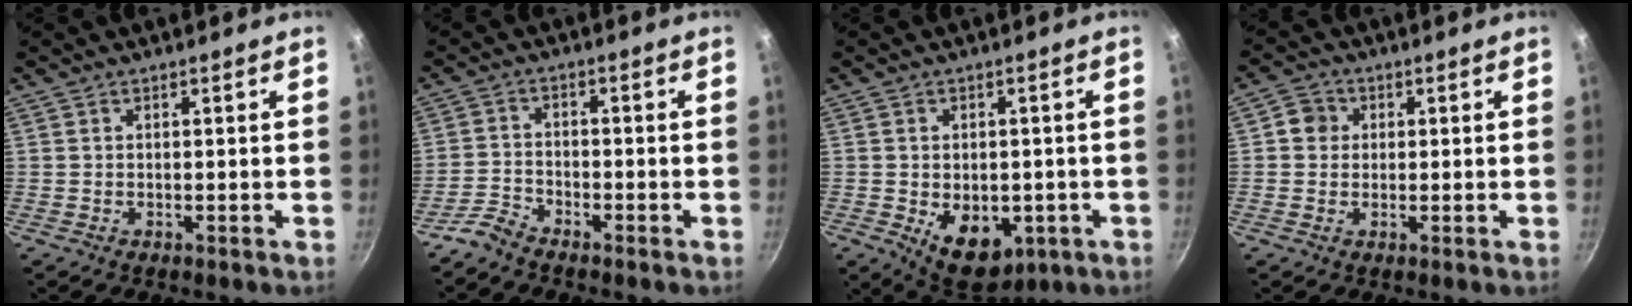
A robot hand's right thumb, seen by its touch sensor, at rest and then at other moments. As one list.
[{"total": 3.6, "force": [-3.3, 1.1, 1.0], "torque": [-0.024, 0.024, -0.075]}, {"total": 10.7, "force": [-2.8, 7.1, 7.4], "torque": [-0.072, -0.003, -0.021]}, {"total": 3.9, "force": [0.6, 3.7, 1.2], "torque": [0.006, 0.003, -0.001]}]